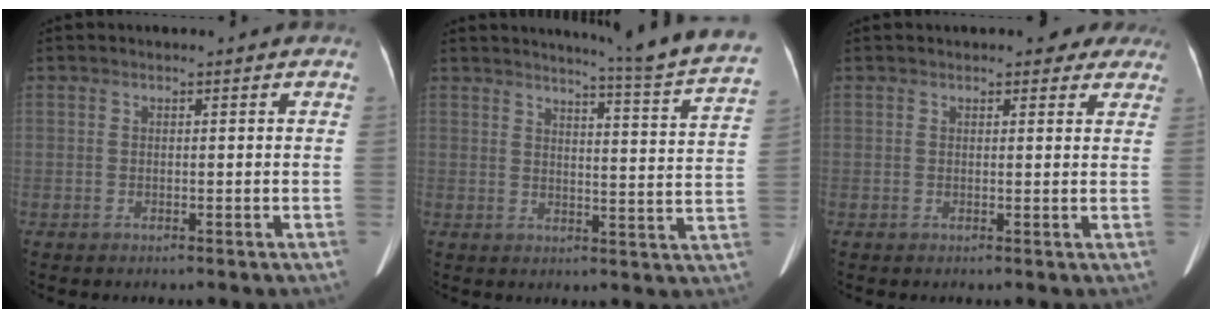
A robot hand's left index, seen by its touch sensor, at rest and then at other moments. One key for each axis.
{"total": 16.5, "fx": 15.0, "fy": -1.8, "fz": 6.5, "tx": -0.091, "ty": -0.090, "tz": 0.162}
{"total": 3.9, "fx": 3.2, "fy": 1.7, "fz": 1.4, "tx": -0.002, "ty": 0.008, "tz": 0.031}